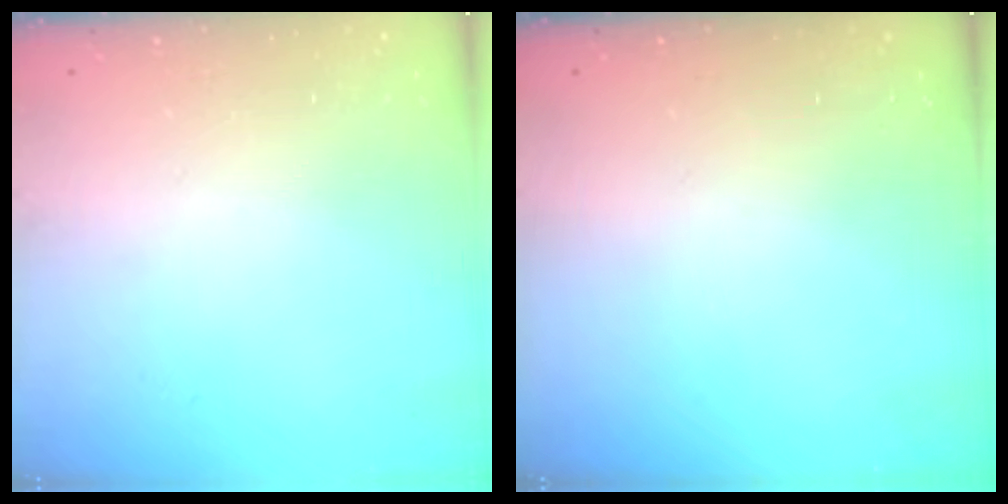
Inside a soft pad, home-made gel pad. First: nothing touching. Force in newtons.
{"total": 0.0}